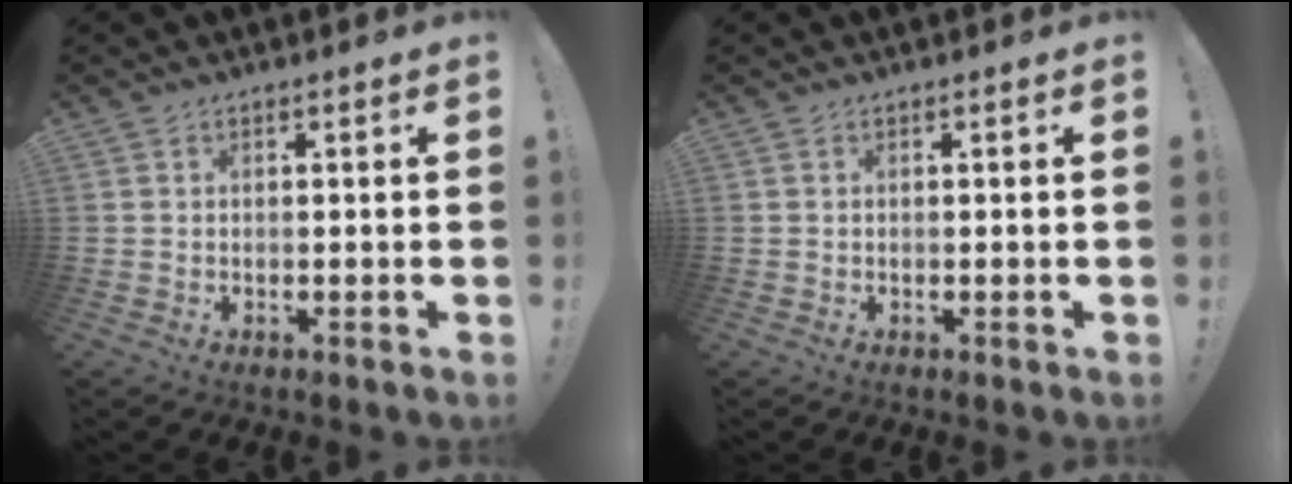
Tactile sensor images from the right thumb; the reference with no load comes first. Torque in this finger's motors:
{"motor_torque": [0.03, 0.02, 0.27, 0.08, -0.02]}